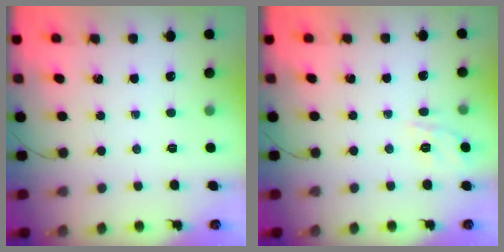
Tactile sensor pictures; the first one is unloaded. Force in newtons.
{"total": 9.7, "press": 9.6, "slide": 1.6}